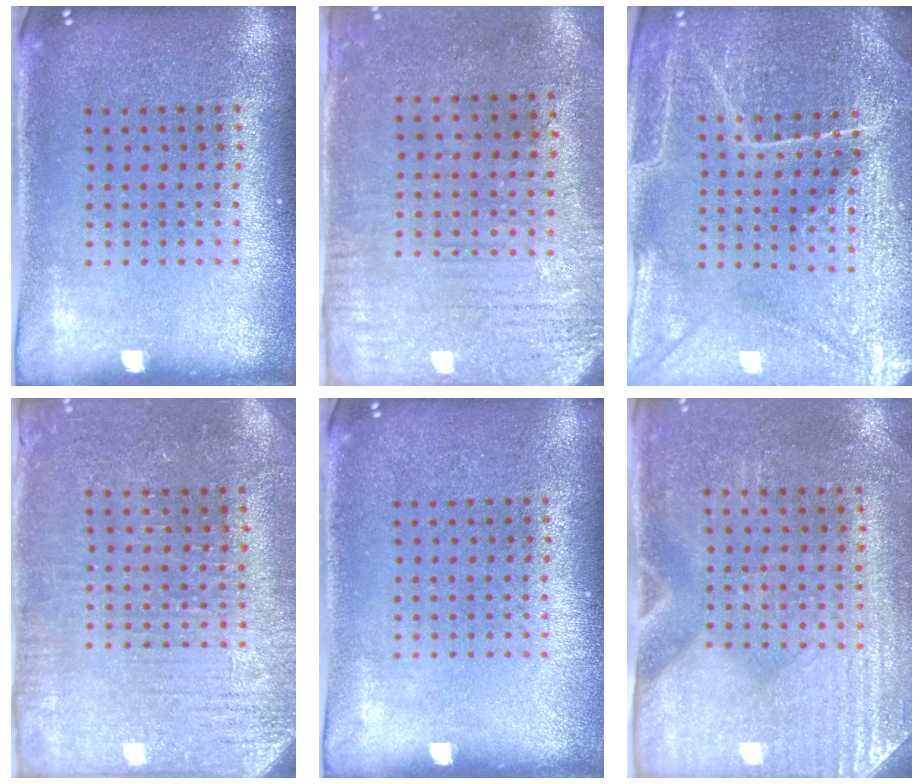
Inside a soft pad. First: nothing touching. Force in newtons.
{"total": 3.2, "press": 2.5, "slide": 1.9}
{"total": 4.3, "press": 4.2, "slide": 0.9}
{"total": 3.0, "press": 2.8, "slide": 0.8}
{"total": 0.0}
{"total": 3.0, "press": 2.6, "slide": 1.5}